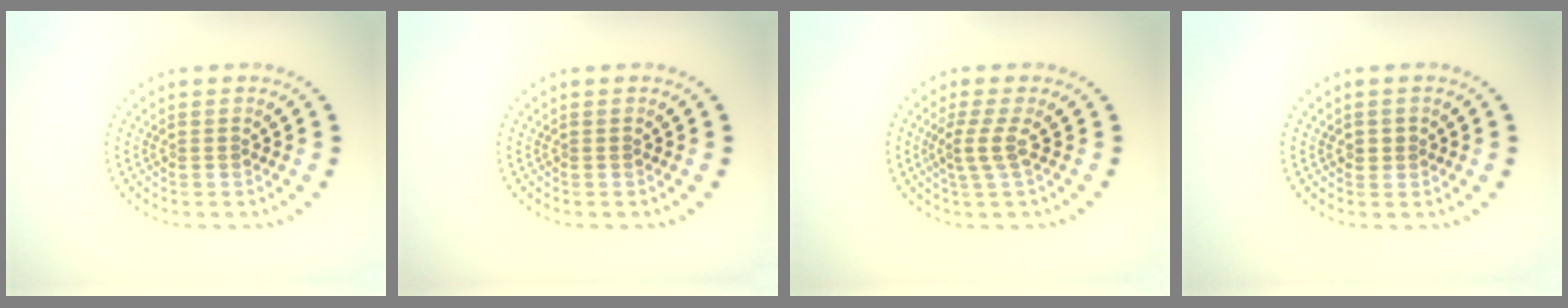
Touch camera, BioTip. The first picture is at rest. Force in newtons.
{"total": 0.0}
{"total": 2.1, "press": 1.5, "slide": 1.5}
{"total": 1.1, "press": 1.0, "slide": 0.5}